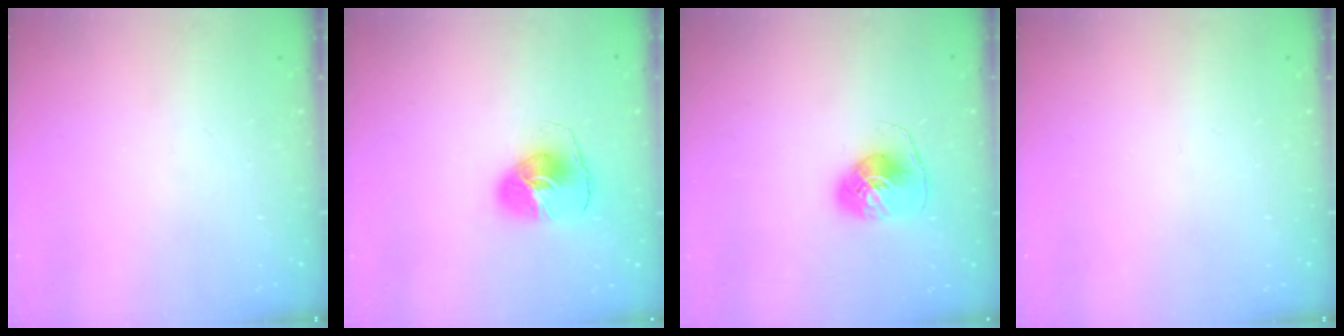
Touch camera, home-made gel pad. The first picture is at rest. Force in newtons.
{"total": 8.2, "press": 8.1, "slide": 1.3}
{"total": 8.4, "press": 8.3, "slide": 0.7}
{"total": 0.0}